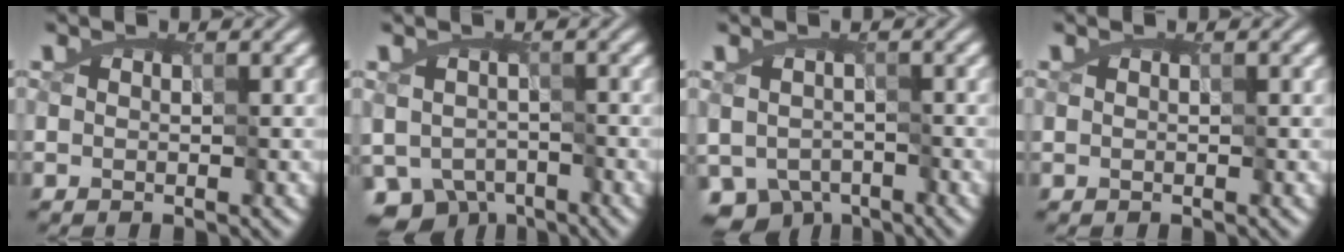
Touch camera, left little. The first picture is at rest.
{"total": 5.0, "force": [-2.9, 3.6, 1.8], "torque": [-0.011, -0.017, -0.040]}
{"total": 4.5, "force": [-2.4, 3.4, 1.7], "torque": [-0.011, -0.015, -0.027]}
{"total": 0.0}